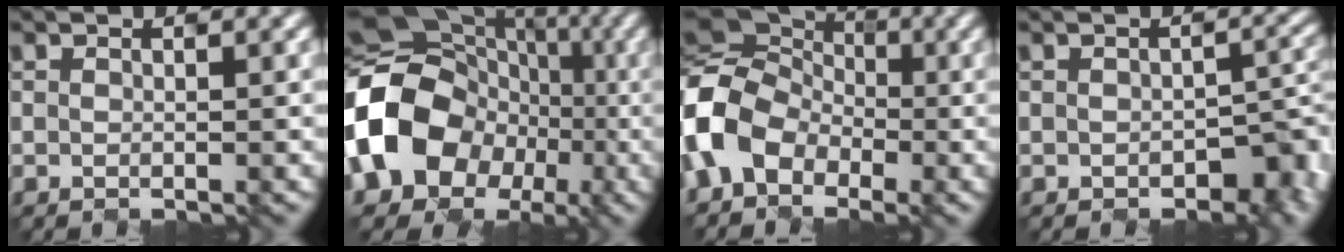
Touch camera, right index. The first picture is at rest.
{"total": 16.0, "force": [-4.0, 13.7, 7.3], "torque": [-0.178, -0.008, -0.089]}
{"total": 9.0, "force": [-3.2, 6.7, 5.1], "torque": [-0.119, 0.003, -0.067]}
{"total": 4.9, "force": [-1.9, 2.7, 3.6], "torque": [-0.038, -0.002, -0.010]}